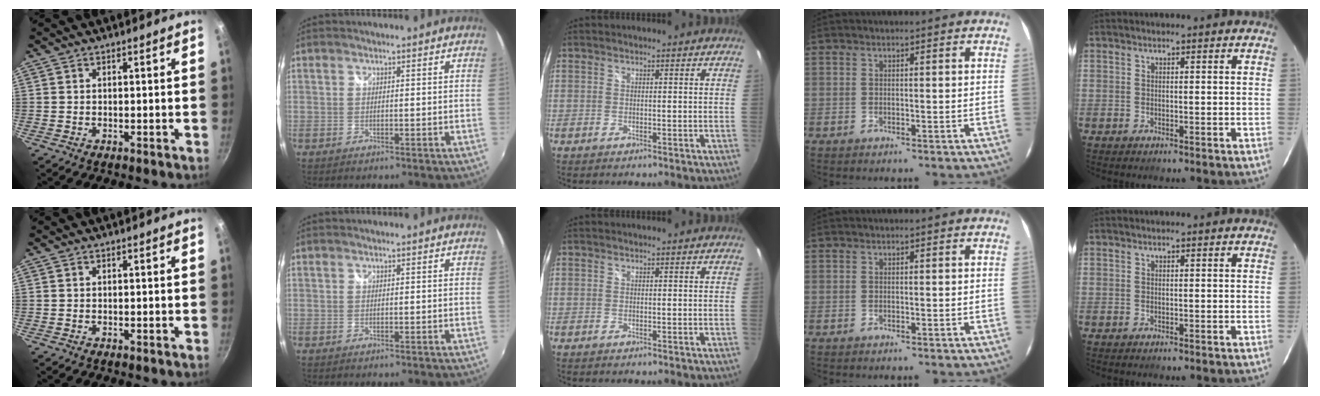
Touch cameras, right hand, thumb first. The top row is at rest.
{}